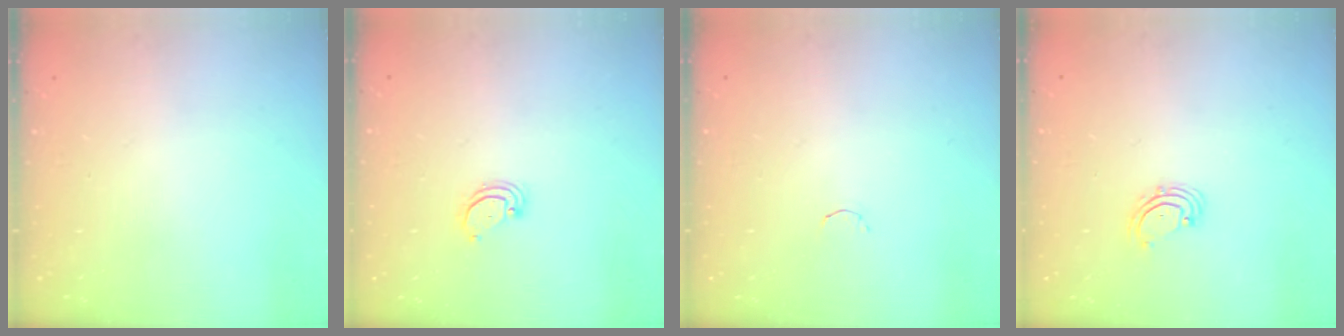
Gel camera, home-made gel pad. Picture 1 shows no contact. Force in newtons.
{"total": 2.3, "press": 2.3, "slide": 0.2}
{"total": 1.8, "press": 1.7, "slide": 0.4}
{"total": 2.0, "press": 2.0, "slide": 0.4}